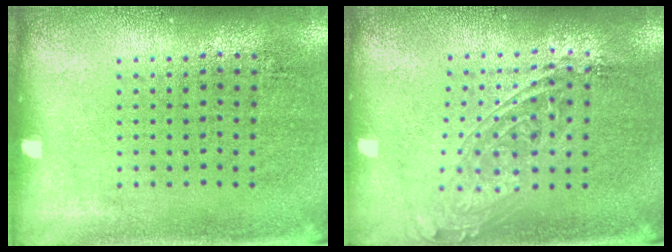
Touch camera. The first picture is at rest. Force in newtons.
{"total": 1.7, "press": 1.4, "slide": 0.9}